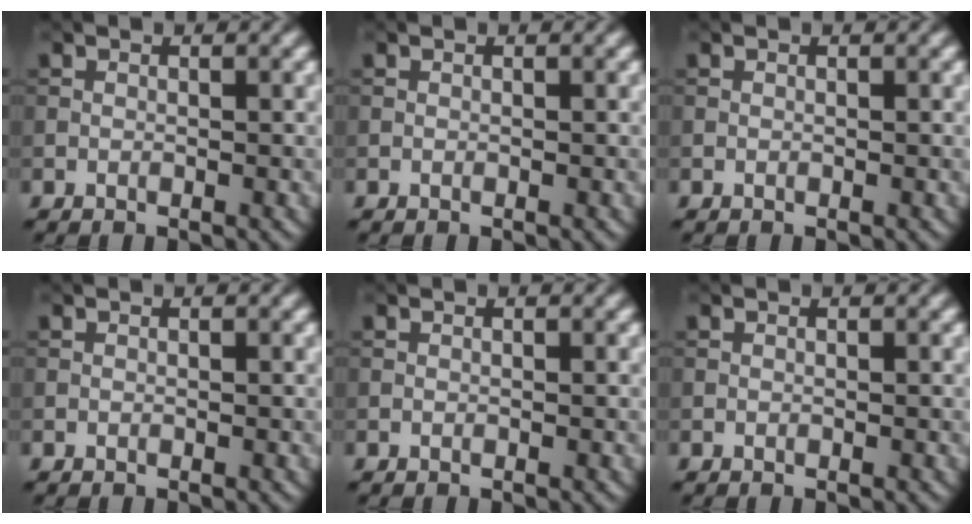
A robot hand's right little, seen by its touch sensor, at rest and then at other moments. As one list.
[{"total": 0.0}, {"total": 0.0}, {"total": 0.0}, {"total": 0.0}, {"total": 0.0}]